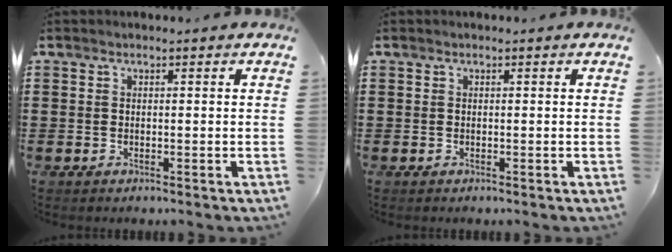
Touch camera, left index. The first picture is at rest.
{"total": 0.0}